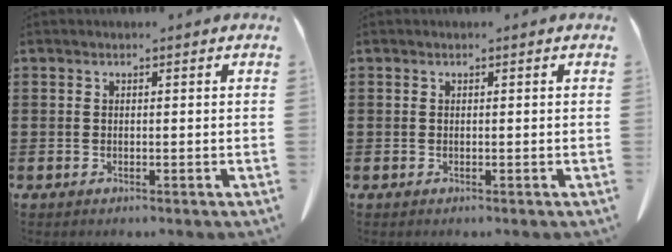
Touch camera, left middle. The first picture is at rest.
{"total": 0.0}